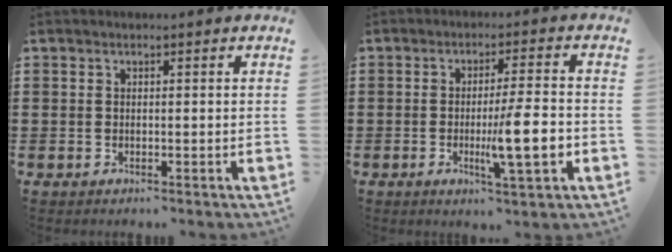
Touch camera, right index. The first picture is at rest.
{"total": 9.4, "force": [-2.1, 1.2, 9.1], "torque": [-0.146, -0.012, -0.035]}